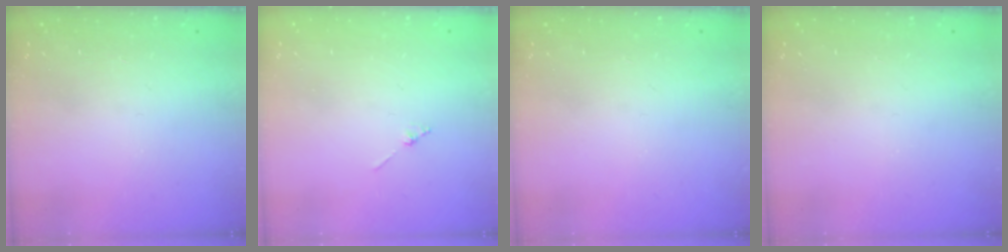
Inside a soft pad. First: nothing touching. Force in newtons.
{"total": 0.8, "press": 0.8, "slide": 0.2}
{"total": 0.0}
{"total": 0.0}